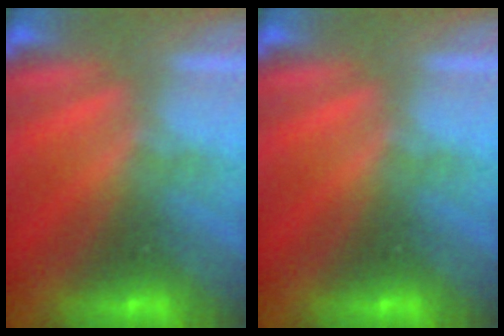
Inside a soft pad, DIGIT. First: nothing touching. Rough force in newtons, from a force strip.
{"total": 0.0}